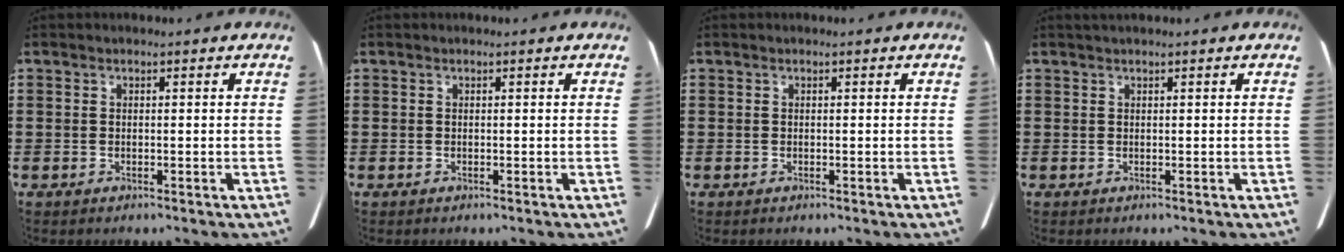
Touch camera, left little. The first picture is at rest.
{"total": 0.0}
{"total": 0.0}
{"total": 0.6, "force": [0.4, 0.0, 0.5], "torque": [-0.009, 0.002, 0.007]}